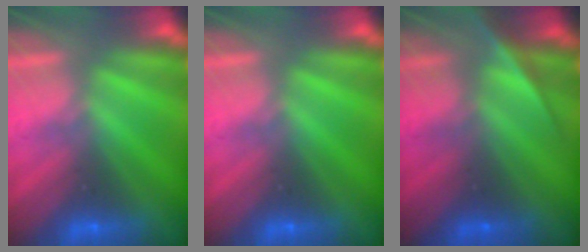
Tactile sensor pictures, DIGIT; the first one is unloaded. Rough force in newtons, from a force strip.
{"total": 0.0}
{"total": 2.3}